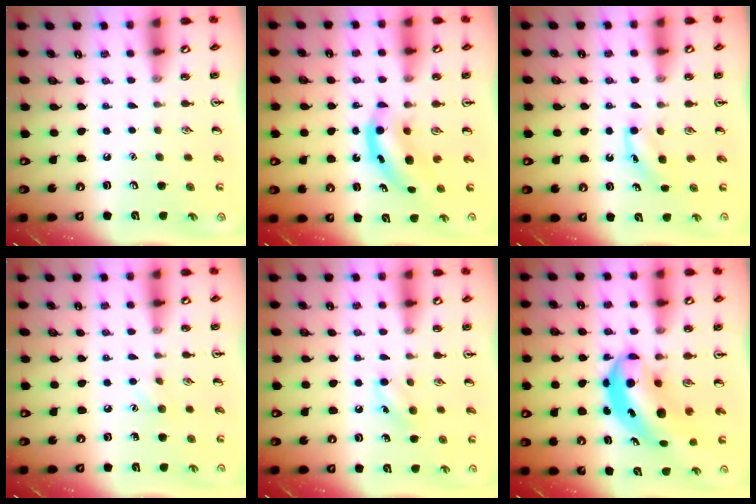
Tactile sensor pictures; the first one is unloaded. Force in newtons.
{"total": 4.4, "press": 4.4, "slide": 0.5}
{"total": 3.6, "press": 3.4, "slide": 1.2}
{"total": 4.7, "press": 4.5, "slide": 1.3}
{"total": 6.0, "press": 5.7, "slide": 1.7}
{"total": 8.4, "press": 8.2, "slide": 1.8}